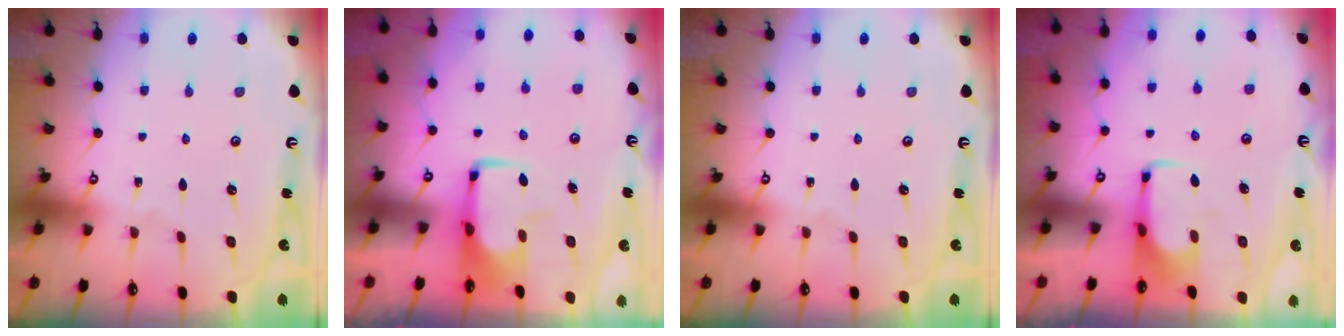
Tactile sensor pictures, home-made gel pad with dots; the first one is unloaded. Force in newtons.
{"total": 1.0, "press": 0.8, "slide": 0.6}
{"total": 0.0}
{"total": 1.3, "press": 1.2, "slide": 0.3}